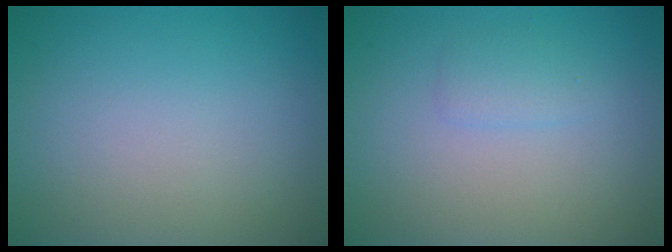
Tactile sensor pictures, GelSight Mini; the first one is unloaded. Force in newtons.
{"total": 1.2, "press": 1.2, "slide": 0.0}